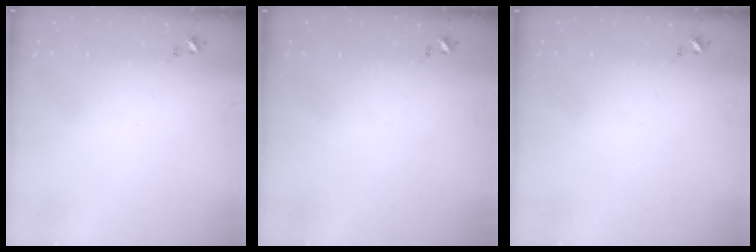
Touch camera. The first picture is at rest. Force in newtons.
{"total": 0.0}
{"total": 0.0}